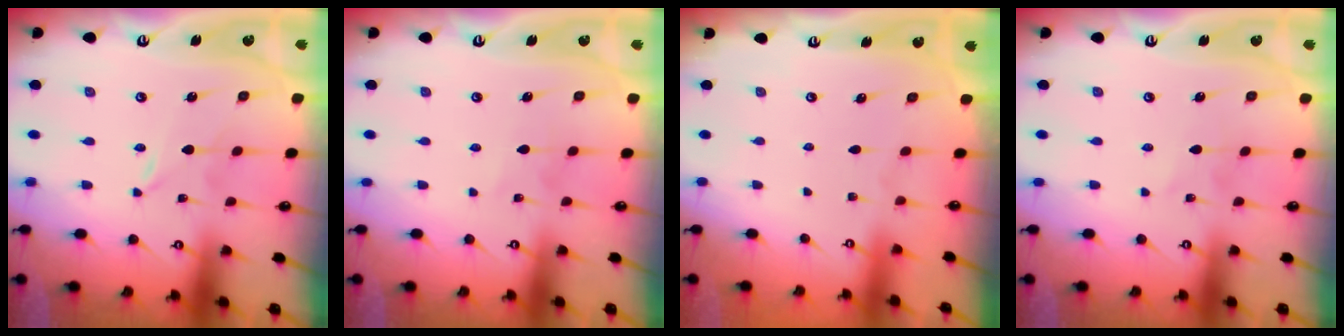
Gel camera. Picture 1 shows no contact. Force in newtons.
{"total": 2.7, "press": 2.7, "slide": 0.3}
{"total": 0.0}
{"total": 2.3, "press": 2.3, "slide": 0.2}